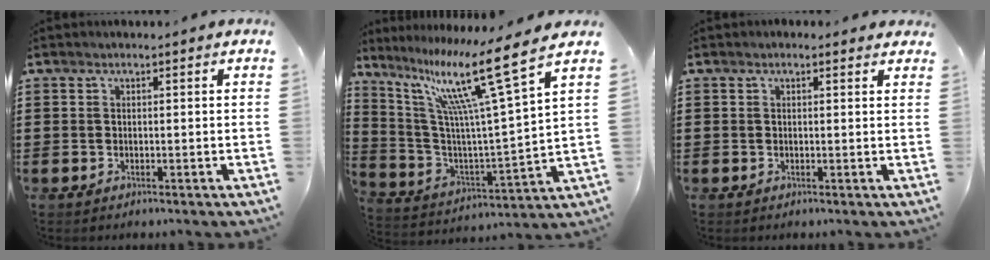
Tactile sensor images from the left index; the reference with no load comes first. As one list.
[{"total": 16.1, "force": [10.9, 1.2, 11.7], "torque": [-0.253, -0.058, 0.173]}, {"total": 1.1, "force": [0.6, 1.0, 0.2], "torque": [-0.007, 0.006, 0.010]}]